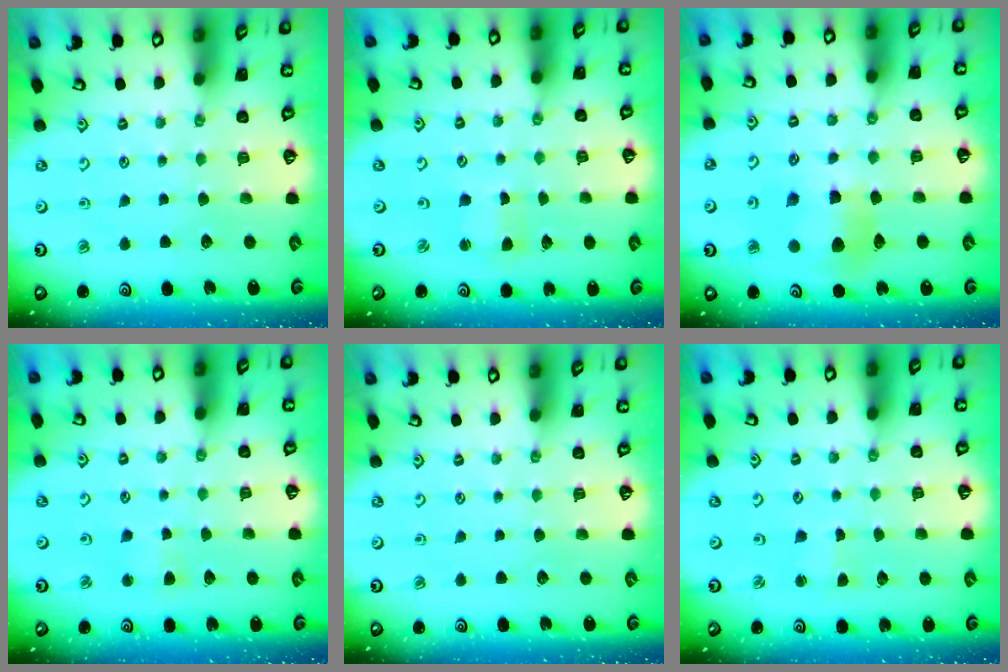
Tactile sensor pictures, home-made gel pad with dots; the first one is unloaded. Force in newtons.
{"total": 1.4, "press": 1.3, "slide": 0.3}
{"total": 9.6, "press": 9.6, "slide": 0.8}
{"total": 2.4, "press": 2.4, "slide": 0.5}
{"total": 0.0}
{"total": 2.0, "press": 2.0, "slide": 0.4}